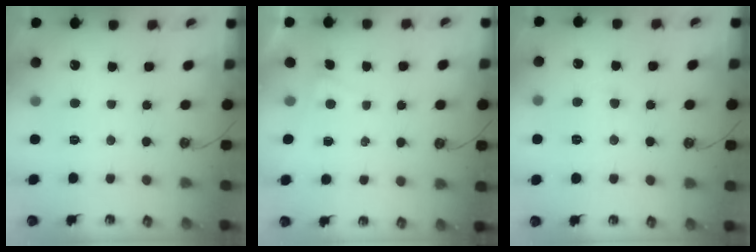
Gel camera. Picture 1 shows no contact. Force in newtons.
{"total": 3.1, "press": 3.1, "slide": 0.2}
{"total": 1.3, "press": 1.1, "slide": 0.6}